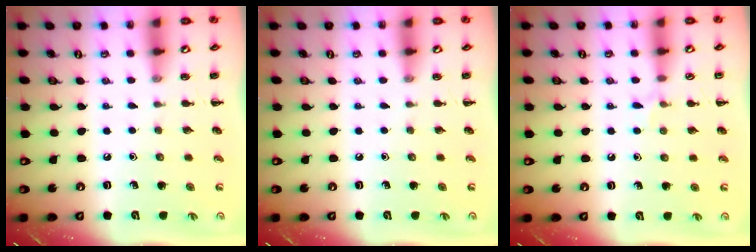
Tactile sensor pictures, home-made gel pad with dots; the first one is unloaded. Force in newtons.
{"total": 0.0}
{"total": 4.9, "press": 4.6, "slide": 1.8}